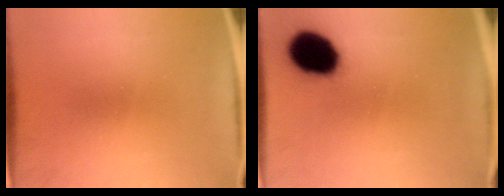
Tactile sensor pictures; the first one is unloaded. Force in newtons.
{"total": 16.4}